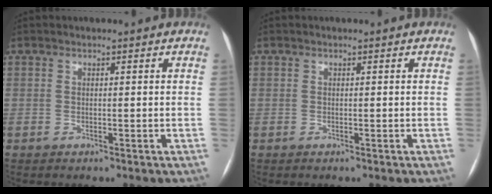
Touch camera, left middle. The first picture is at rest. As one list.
[{"total": 0.0}]